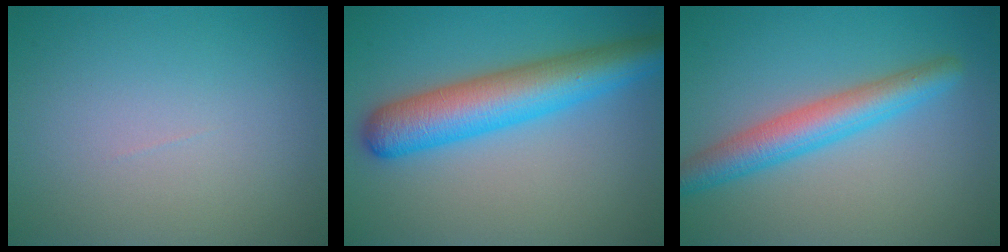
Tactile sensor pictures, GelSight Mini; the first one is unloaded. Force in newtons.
{"total": 7.7, "press": 7.7, "slide": 0.3}
{"total": 4.6, "press": 4.6, "slide": 0.1}